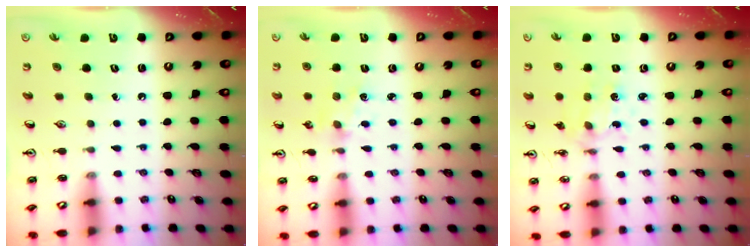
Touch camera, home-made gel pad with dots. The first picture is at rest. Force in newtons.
{"total": 1.8, "press": 1.7, "slide": 0.3}
{"total": 2.7, "press": 2.7, "slide": 0.3}